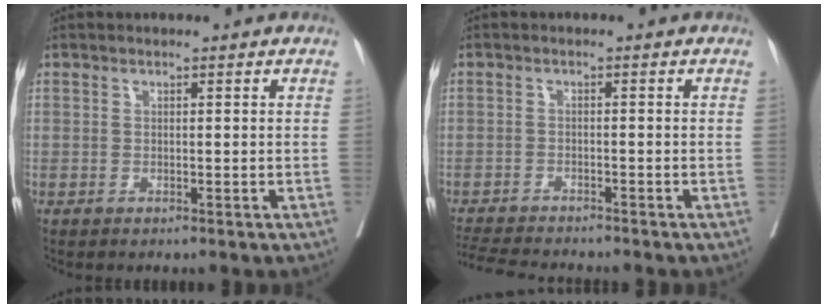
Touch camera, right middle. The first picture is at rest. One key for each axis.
{"total": 7.8, "fx": -7.3, "fy": 0.5, "fz": 2.7, "tx": -0.046, "ty": -0.015, "tz": -0.118}